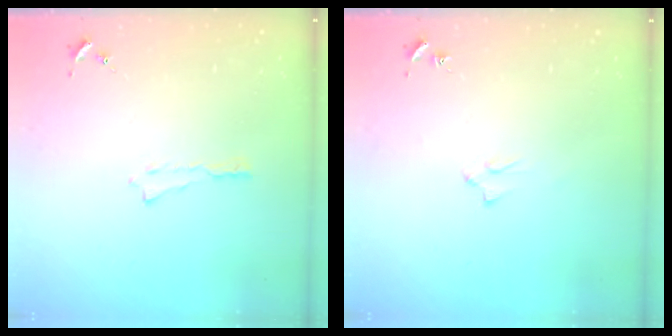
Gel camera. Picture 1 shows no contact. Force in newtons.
{"total": 2.3, "press": 2.3, "slide": 0.2}